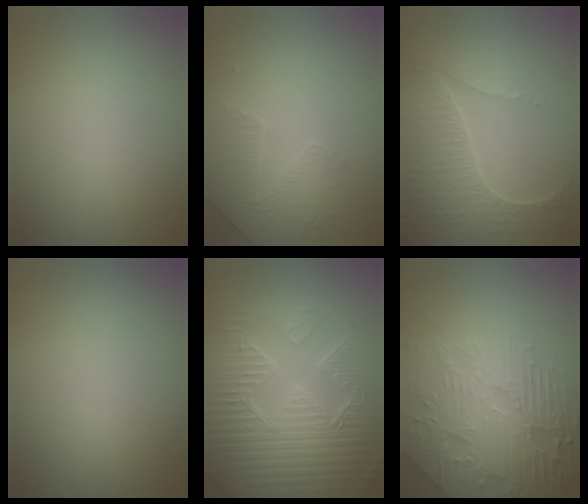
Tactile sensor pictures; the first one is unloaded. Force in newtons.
{"total": 1.8, "press": 1.4, "slide": 1.0}
{"total": 6.8, "press": 5.2, "slide": 4.3}
{"total": 0.0}
{"total": 8.3, "press": 6.4, "slide": 5.2}
{"total": 7.1, "press": 5.8, "slide": 4.1}